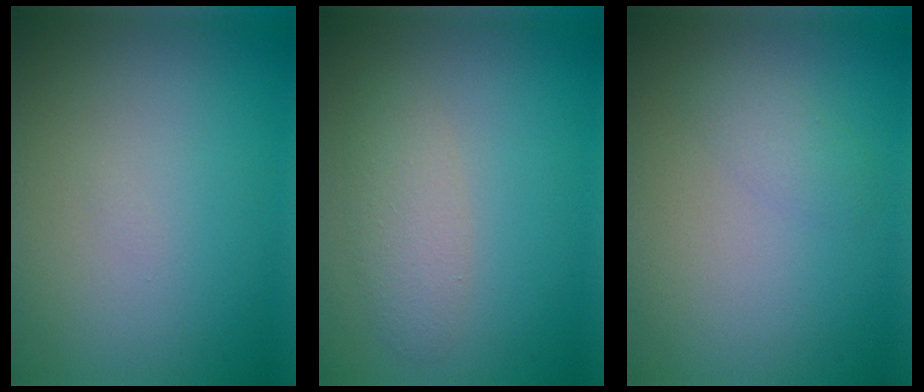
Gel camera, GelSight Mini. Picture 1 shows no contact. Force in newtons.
{"total": 2.4, "press": 2.4, "slide": 0.1}
{"total": 1.3, "press": 1.3, "slide": 0.0}